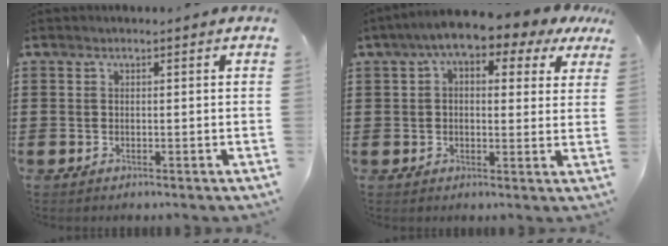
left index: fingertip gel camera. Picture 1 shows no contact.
{"total": 6.4, "force": [4.2, 2.0, 4.4], "torque": [-0.091, -0.007, 0.070]}